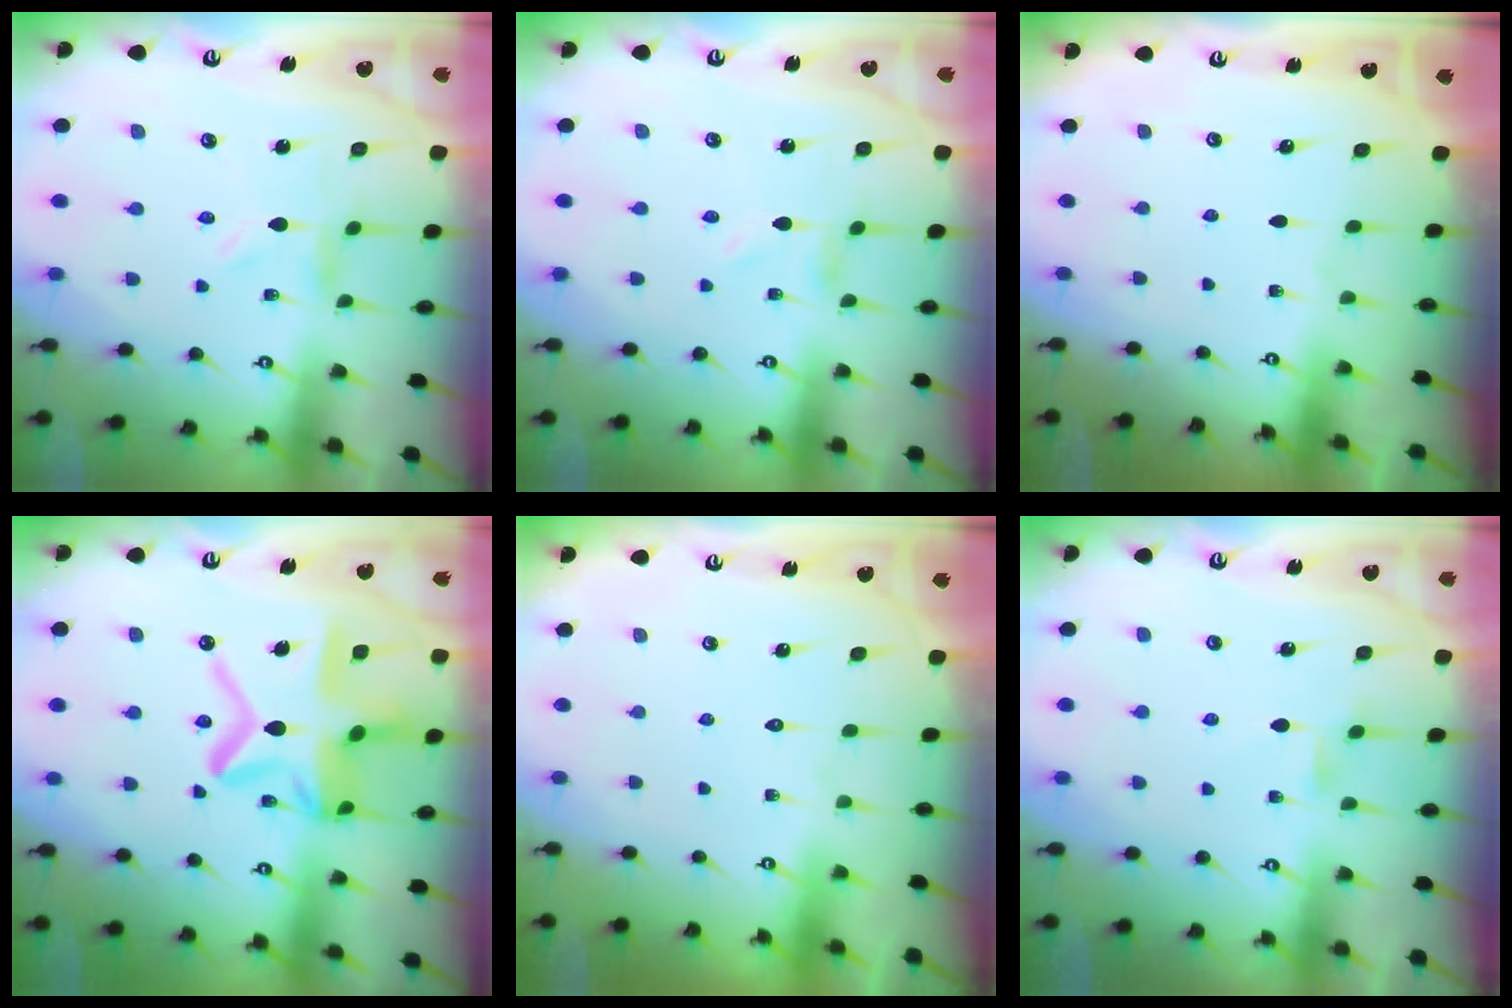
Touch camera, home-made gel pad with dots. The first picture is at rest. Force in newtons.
{"total": 0.8, "press": 0.8, "slide": 0.1}
{"total": 0.0}
{"total": 17.7, "press": 17.6, "slide": 1.6}
{"total": 1.7, "press": 1.7, "slide": 0.1}
{"total": 2.0, "press": 2.0, "slide": 0.4}